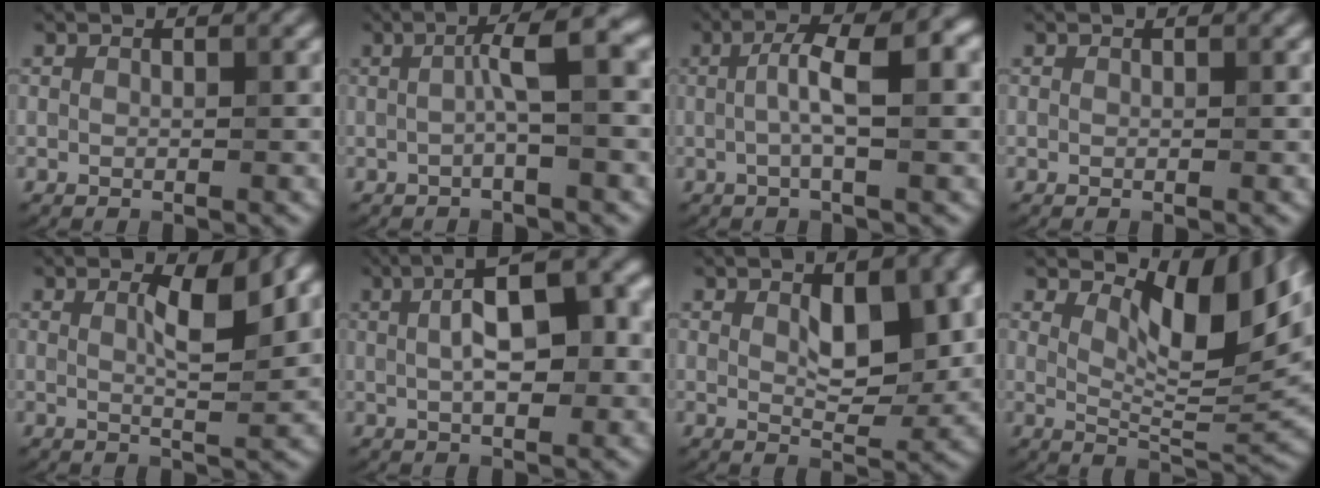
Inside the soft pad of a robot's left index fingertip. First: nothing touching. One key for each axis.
{"total": 4.0, "fx": 0.0, "fy": 0.5, "fz": 4.0, "tx": -0.064, "ty": 0.015, "tz": -0.006}
{"total": 4.9, "fx": 0.2, "fy": 1.0, "fz": 4.8, "tx": -0.084, "ty": 0.011, "tz": 0.001}
{"total": 0.0}
{"total": 3.9, "fx": 1.3, "fy": 0.8, "fz": 3.6, "tx": -0.056, "ty": 0.000, "tz": 0.020}
{"total": 8.9, "fx": 1.6, "fy": 3.4, "fz": 8.1, "tx": -0.123, "ty": 0.017, "tz": 0.017}
{"total": 5.2, "fx": 1.3, "fy": 2.3, "fz": 4.4, "tx": -0.068, "ty": -0.004, "tz": 0.025}
{"total": 7.9, "fx": 3.7, "fy": 2.7, "fz": 6.4, "tx": -0.094, "ty": -0.007, "tz": 0.061}